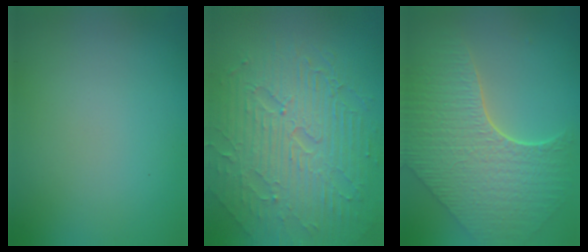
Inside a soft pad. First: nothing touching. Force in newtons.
{"total": 9.6, "press": 6.4, "slide": 7.1}
{"total": 8.4, "press": 6.1, "slide": 5.7}